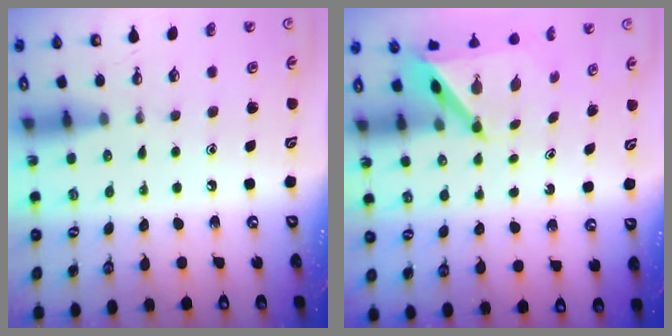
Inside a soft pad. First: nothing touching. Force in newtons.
{"total": 5.1, "press": 5.1, "slide": 0.5}